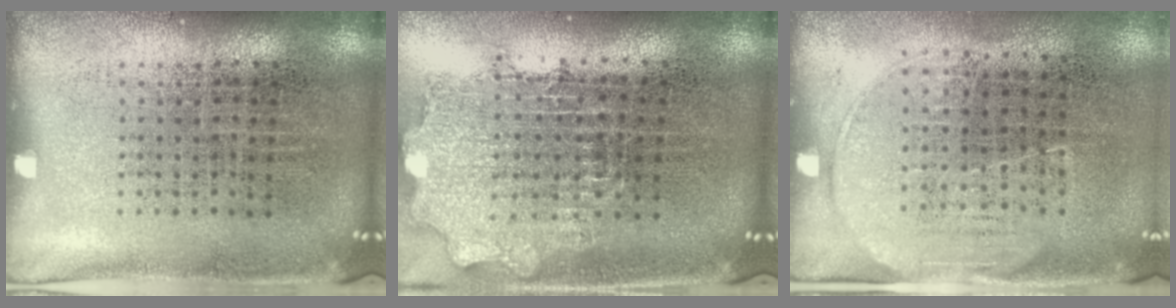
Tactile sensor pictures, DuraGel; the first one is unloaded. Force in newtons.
{"total": 1.9, "press": 1.5, "slide": 1.1}
{"total": 1.5, "press": 1.2, "slide": 0.9}